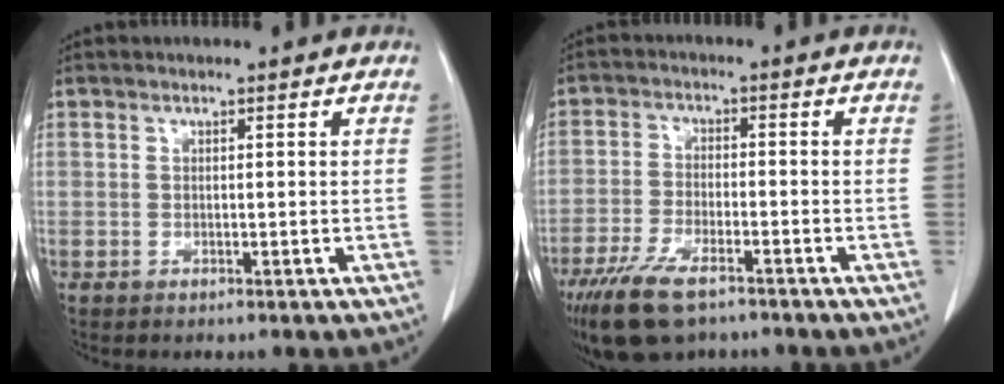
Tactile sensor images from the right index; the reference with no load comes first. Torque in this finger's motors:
{"motor_torque": [0.99, -0.92, 0.53, 0.16]}